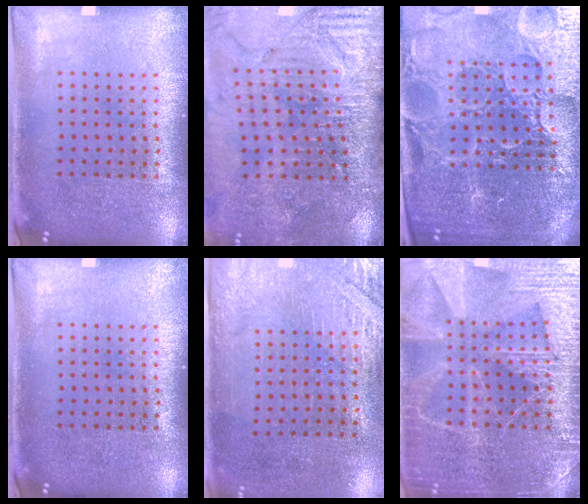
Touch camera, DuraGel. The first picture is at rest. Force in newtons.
{"total": 4.0, "press": 3.6, "slide": 1.7}
{"total": 5.7, "press": 5.2, "slide": 2.4}
{"total": 0.0}
{"total": 2.9, "press": 2.5, "slide": 1.5}
{"total": 6.6, "press": 6.5, "slide": 0.9}